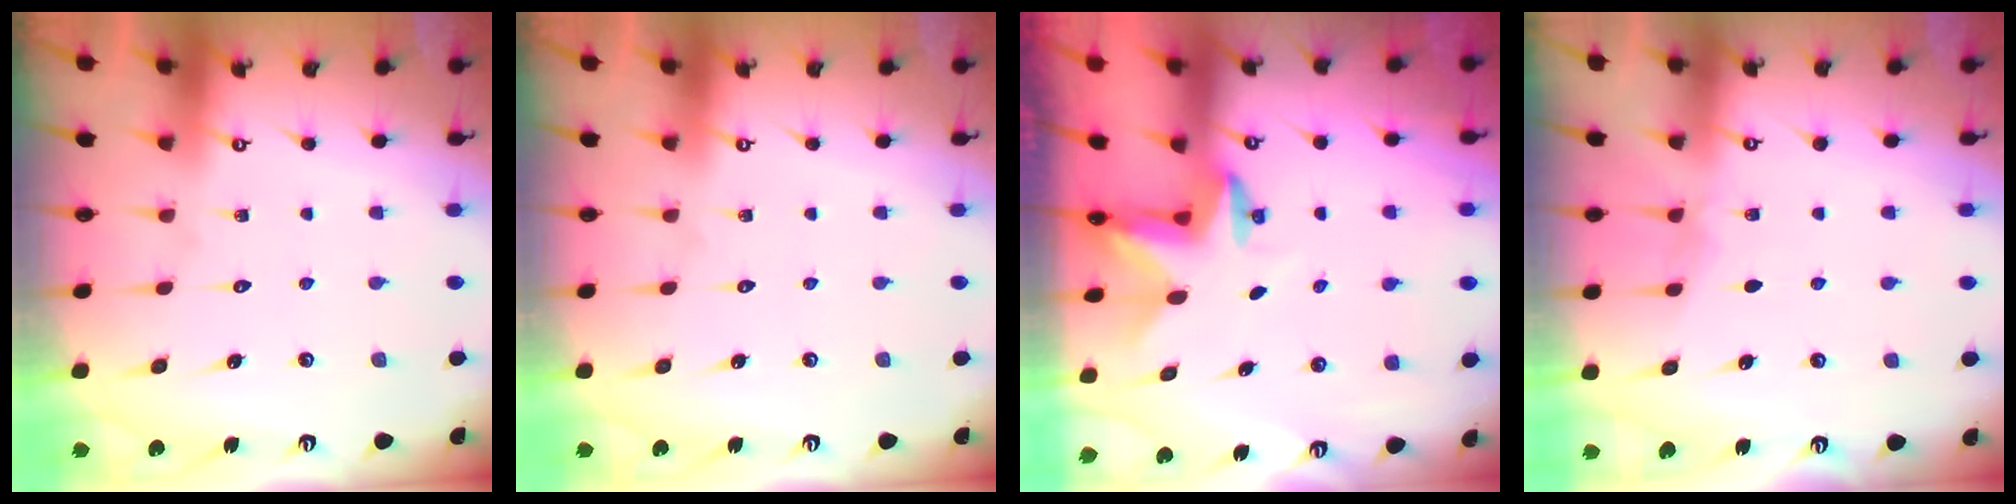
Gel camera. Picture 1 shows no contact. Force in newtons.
{"total": 0.0}
{"total": 2.4, "press": 2.3, "slide": 0.4}
{"total": 2.4, "press": 2.4, "slide": 0.3}